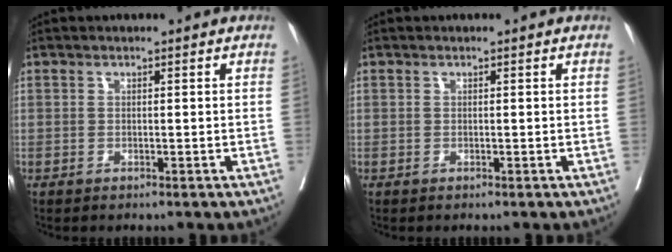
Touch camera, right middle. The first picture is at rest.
{"total": 0.0}